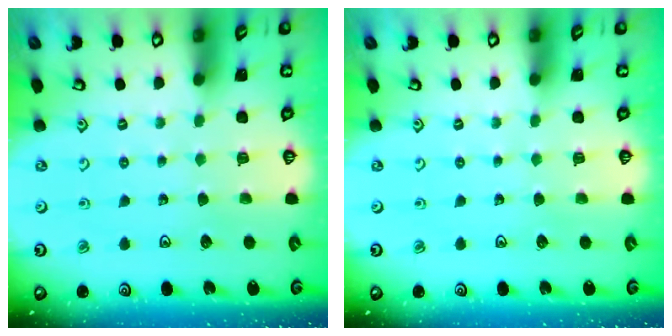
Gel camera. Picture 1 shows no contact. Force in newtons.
{"total": 0.0}